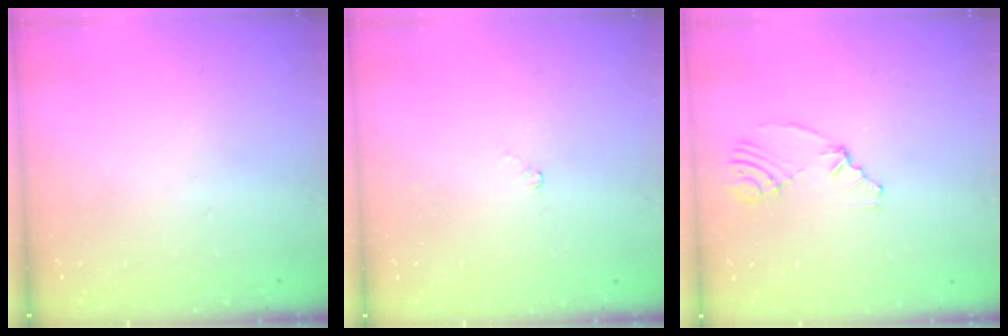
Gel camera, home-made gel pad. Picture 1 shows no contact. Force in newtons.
{"total": 2.4, "press": 2.3, "slide": 0.3}
{"total": 4.5, "press": 2.4, "slide": 3.8}